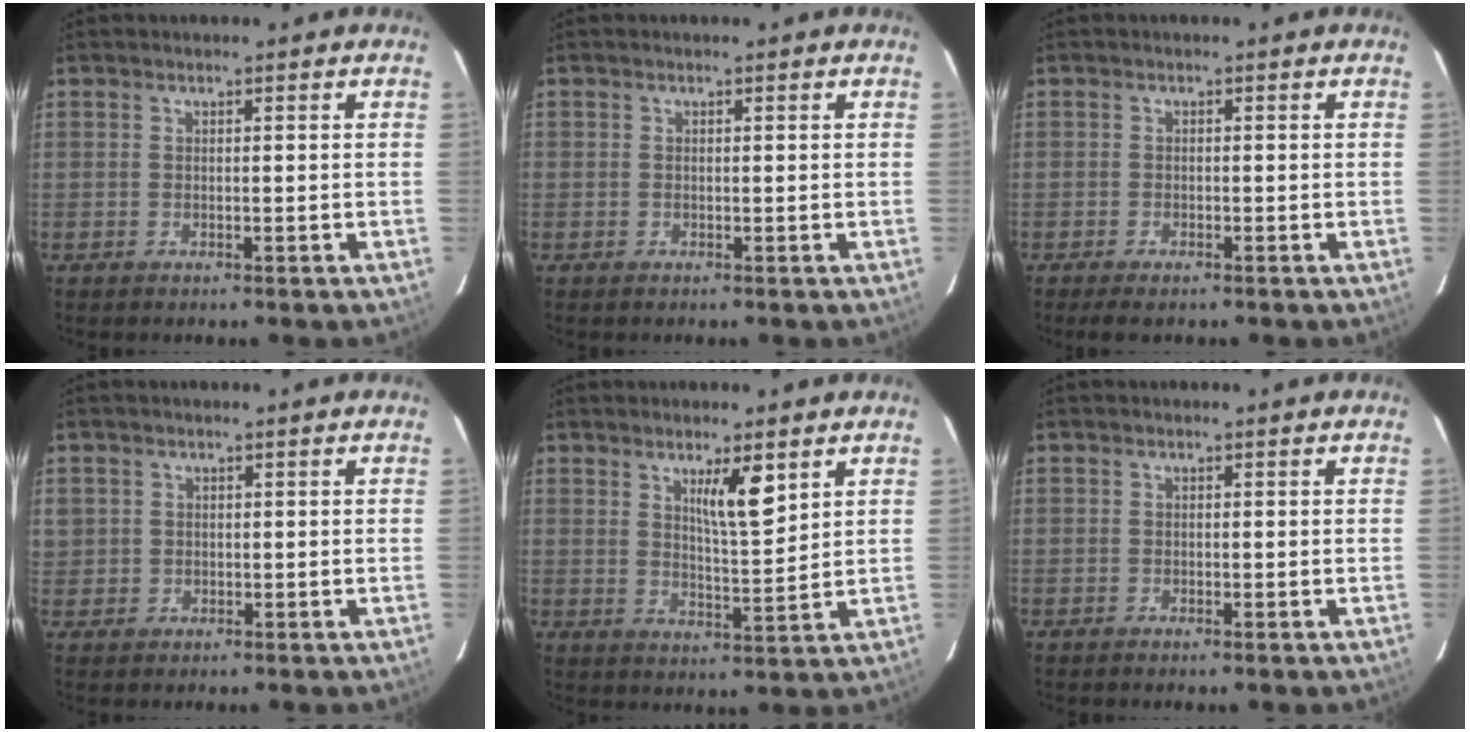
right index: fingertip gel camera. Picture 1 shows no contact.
{"total": 0.0}
{"total": 2.3, "force": [-1.7, 0.7, 1.3], "torque": [-0.026, -0.005, -0.024]}
{"total": 2.0, "force": [0.6, 1.9, 0.3], "torque": [0.002, 0.007, 0.011]}
{"total": 6.2, "force": [3.3, 0.8, 5.2], "torque": [-0.087, -0.009, 0.057]}
{"total": 0.0}